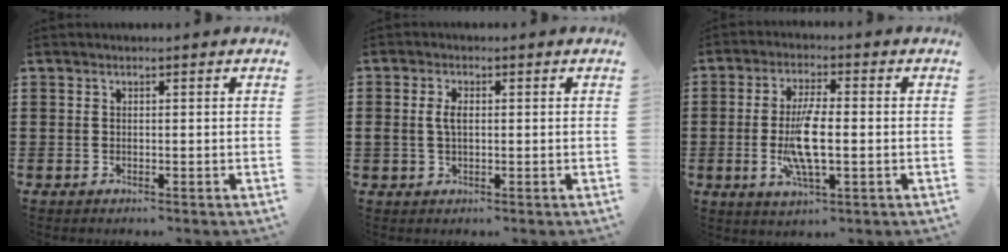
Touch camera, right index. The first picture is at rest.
{"total": 2.8, "force": [0.2, 1.4, 2.4], "torque": [-0.056, 0.003, 0.000]}
{"total": 8.1, "force": [-1.1, 2.2, 7.7], "torque": [-0.166, -0.014, -0.026]}